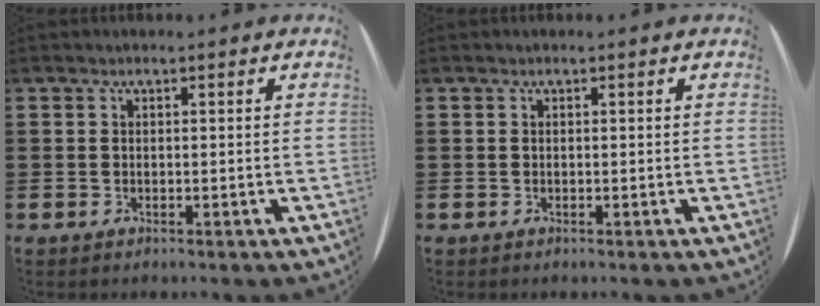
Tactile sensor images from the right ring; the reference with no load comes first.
{"total": 0.0}